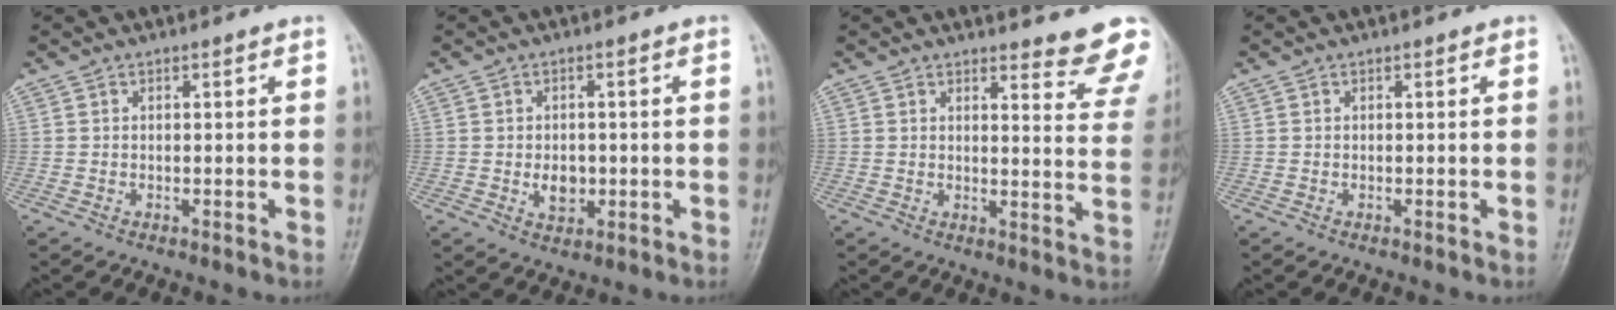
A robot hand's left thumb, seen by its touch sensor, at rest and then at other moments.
{"total": 4.2, "force": [-0.6, 3.1, 2.7], "torque": [-0.028, 0.001, -0.003]}
{"total": 10.1, "force": [9.4, 1.7, 3.1], "torque": [-0.005, -0.086, 0.087]}
{"total": 0.0}